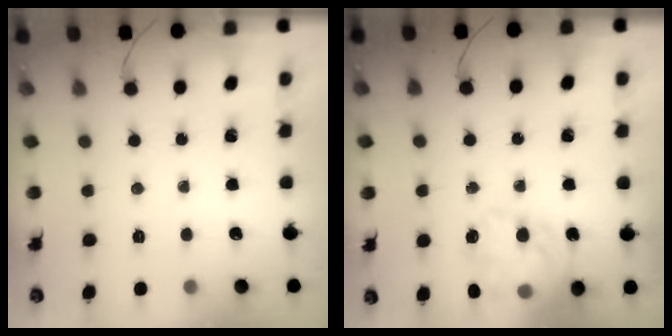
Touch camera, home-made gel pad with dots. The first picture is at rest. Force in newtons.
{"total": 18.0, "press": 17.6, "slide": 3.4}